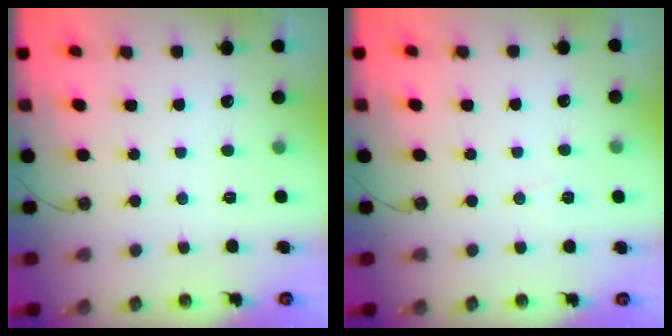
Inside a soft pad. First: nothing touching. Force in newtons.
{"total": 4.5, "press": 3.8, "slide": 2.4}